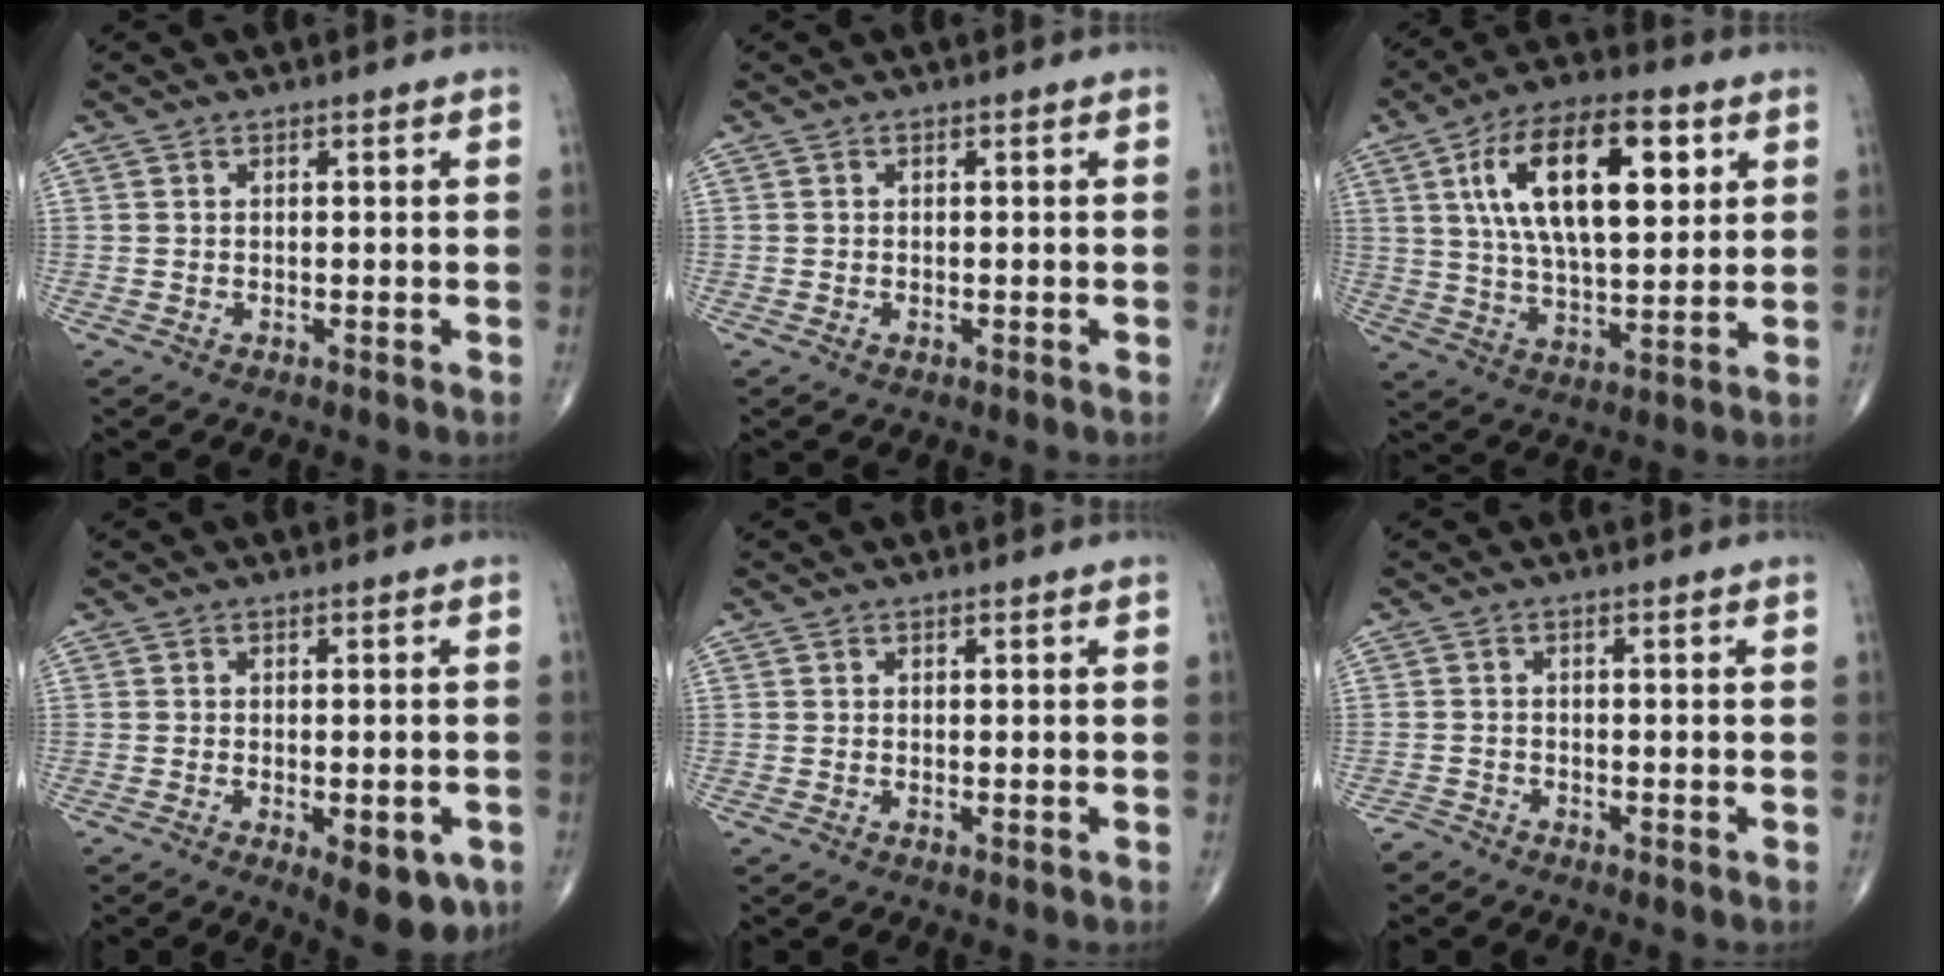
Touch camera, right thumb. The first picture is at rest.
{"total": 0.6, "force": [-0.3, 0.3, 0.5], "torque": [-0.009, 0.002, -0.003]}
{"total": 20.0, "force": [6.3, 9.0, 16.7], "torque": [-0.267, -0.007, 0.105]}
{"total": 8.6, "force": [-3.3, 3.4, 7.2], "torque": [-0.081, -0.001, -0.037]}
{"total": 0.7, "force": [-0.2, 0.2, 0.6], "torque": [-0.012, -0.003, -0.004]}
{"total": 1.6, "force": [-1.5, 0.4, -0.4], "torque": [0.011, -0.005, -0.035]}